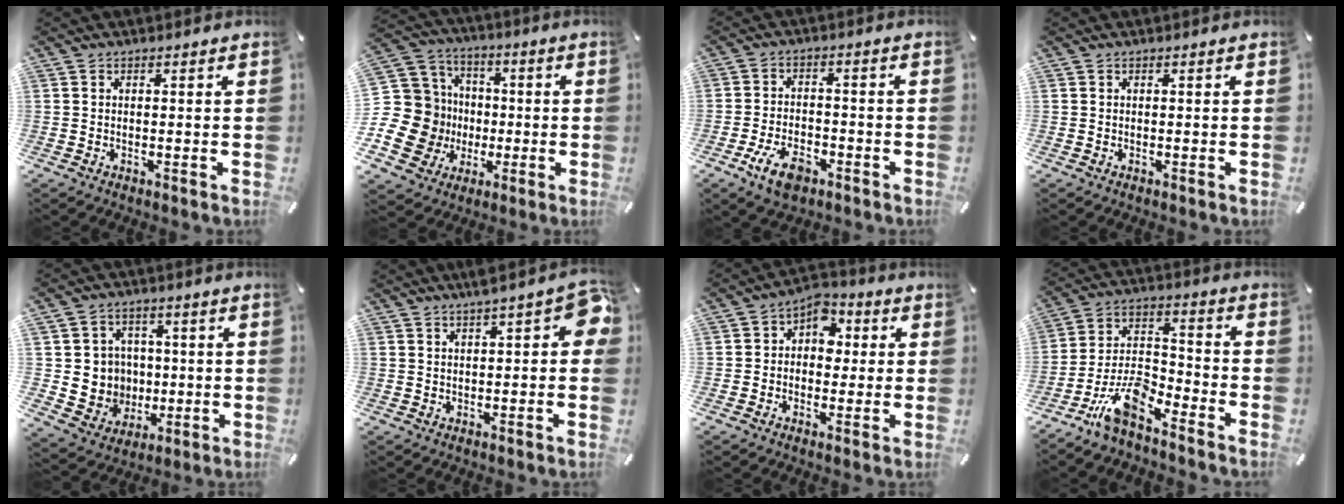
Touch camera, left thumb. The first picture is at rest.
{"total": 18.7, "force": [-3.3, 17.4, 6.1], "torque": [-0.132, 0.010, -0.038]}
{"total": 8.1, "force": [-4.2, 4.5, 5.3], "torque": [-0.110, 0.015, -0.076]}
{"total": 0.0}
{"total": 9.1, "force": [0.6, 9.0, 0.7], "torque": [-0.027, -0.007, 0.023]}
{"total": 7.8, "force": [2.7, 2.9, 6.7], "torque": [-0.090, -0.005, 0.042]}
{"total": 6.4, "force": [0.6, 5.4, 3.4], "torque": [-0.050, 0.004, 0.006]}
{"total": 11.8, "force": [-9.0, 4.3, 6.2], "torque": [-0.116, 0.038, -0.167]}